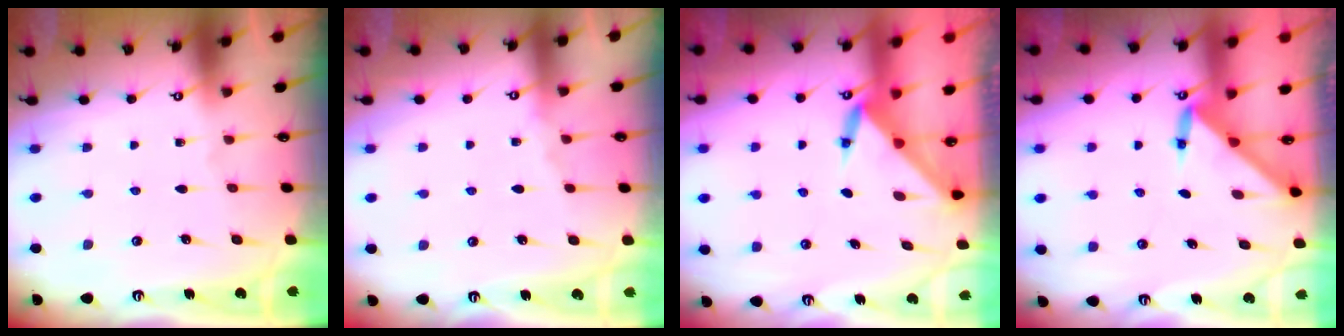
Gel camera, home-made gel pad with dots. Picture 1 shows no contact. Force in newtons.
{"total": 3.8, "press": 3.8, "slide": 0.7}
{"total": 3.5, "press": 3.5, "slide": 0.4}
{"total": 3.2, "press": 3.2, "slide": 0.3}